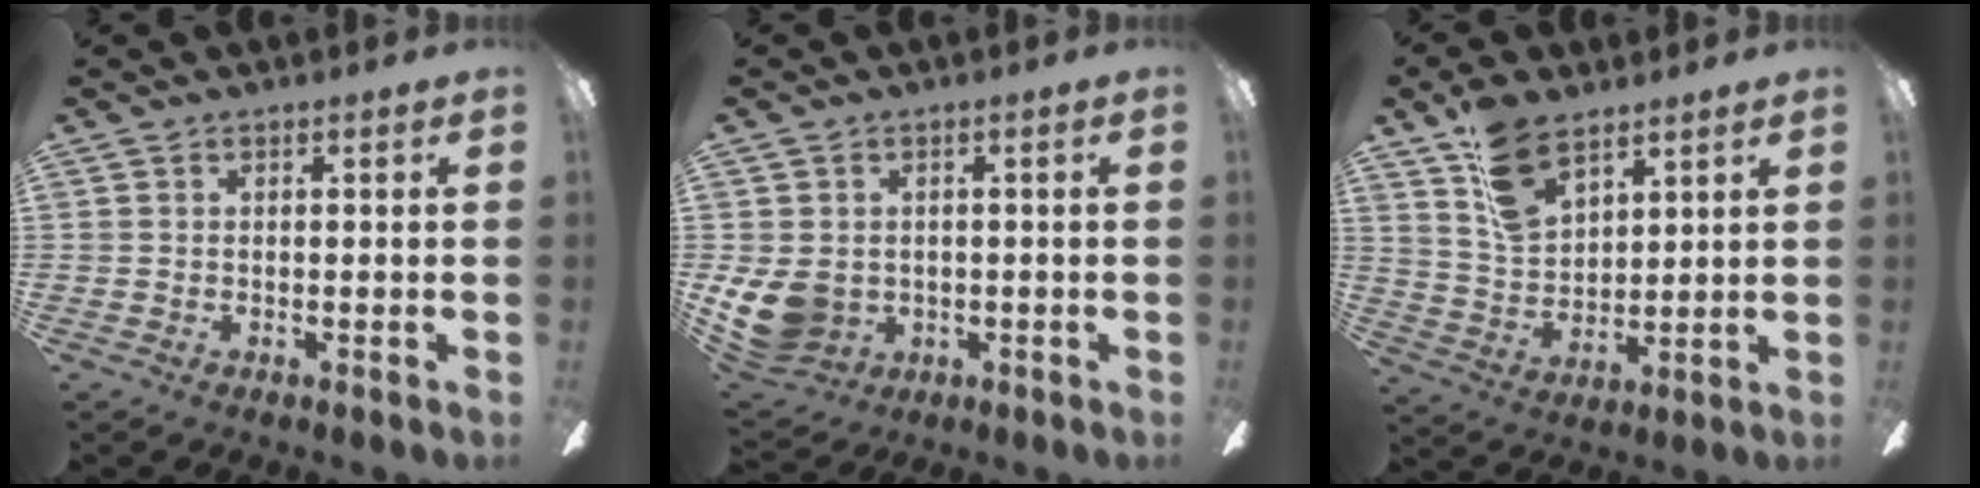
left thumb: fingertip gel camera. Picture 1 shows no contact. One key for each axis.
{"total": 9.0, "fx": -0.8, "fy": 7.6, "fz": 4.7, "tx": -0.124, "ty": -0.001, "tz": -0.012}
{"total": 11.8, "fx": 8.1, "fy": 6.3, "fz": 5.7, "tx": -0.104, "ty": -0.035, "tz": 0.155}